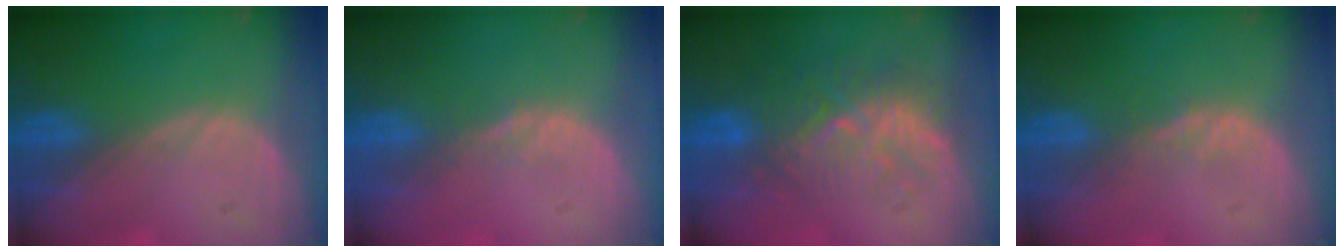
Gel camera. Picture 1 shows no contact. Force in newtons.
{"total": 1.5, "press": 1.2, "slide": 0.9}
{"total": 9.1, "press": 8.4, "slide": 3.4}
{"total": 1.4, "press": 1.4, "slide": 0.1}